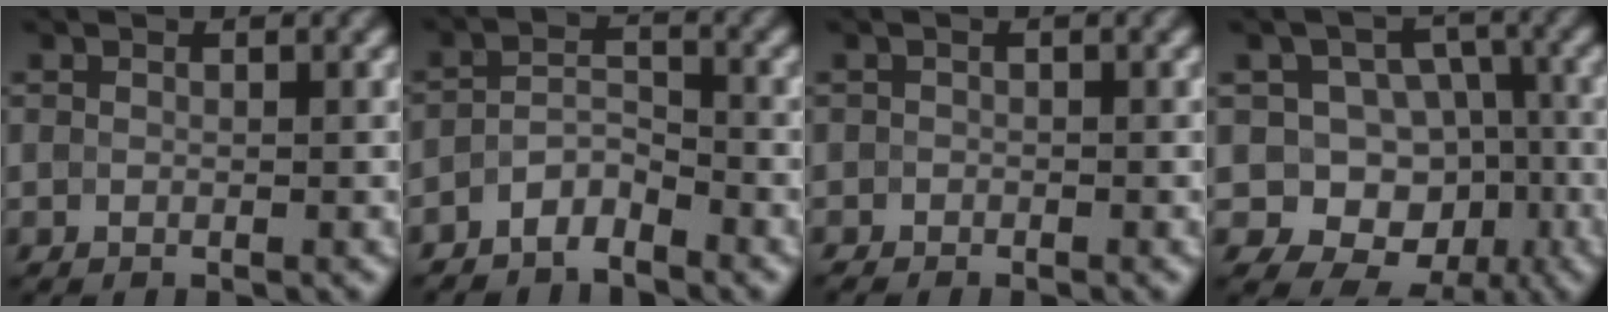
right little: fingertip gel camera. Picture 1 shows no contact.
{"total": 2.7, "force": [-2.7, 0.3, -0.1], "torque": [-0.008, 0.006, -0.048]}
{"total": 1.6, "force": [-1.5, 0.0, -0.7], "torque": [0.006, -0.012, -0.019]}
{"total": 8.8, "force": [-3.4, 7.7, 2.6], "torque": [-0.005, 0.019, -0.060]}